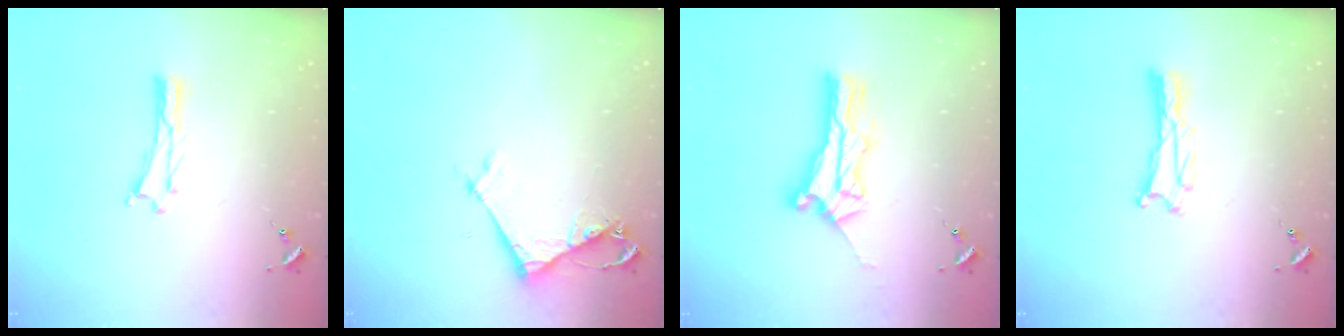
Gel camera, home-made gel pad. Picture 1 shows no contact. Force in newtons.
{"total": 4.0, "press": 4.0, "slide": 0.3}
{"total": 6.0, "press": 6.0, "slide": 0.4}
{"total": 0.9, "press": 0.9, "slide": 0.1}